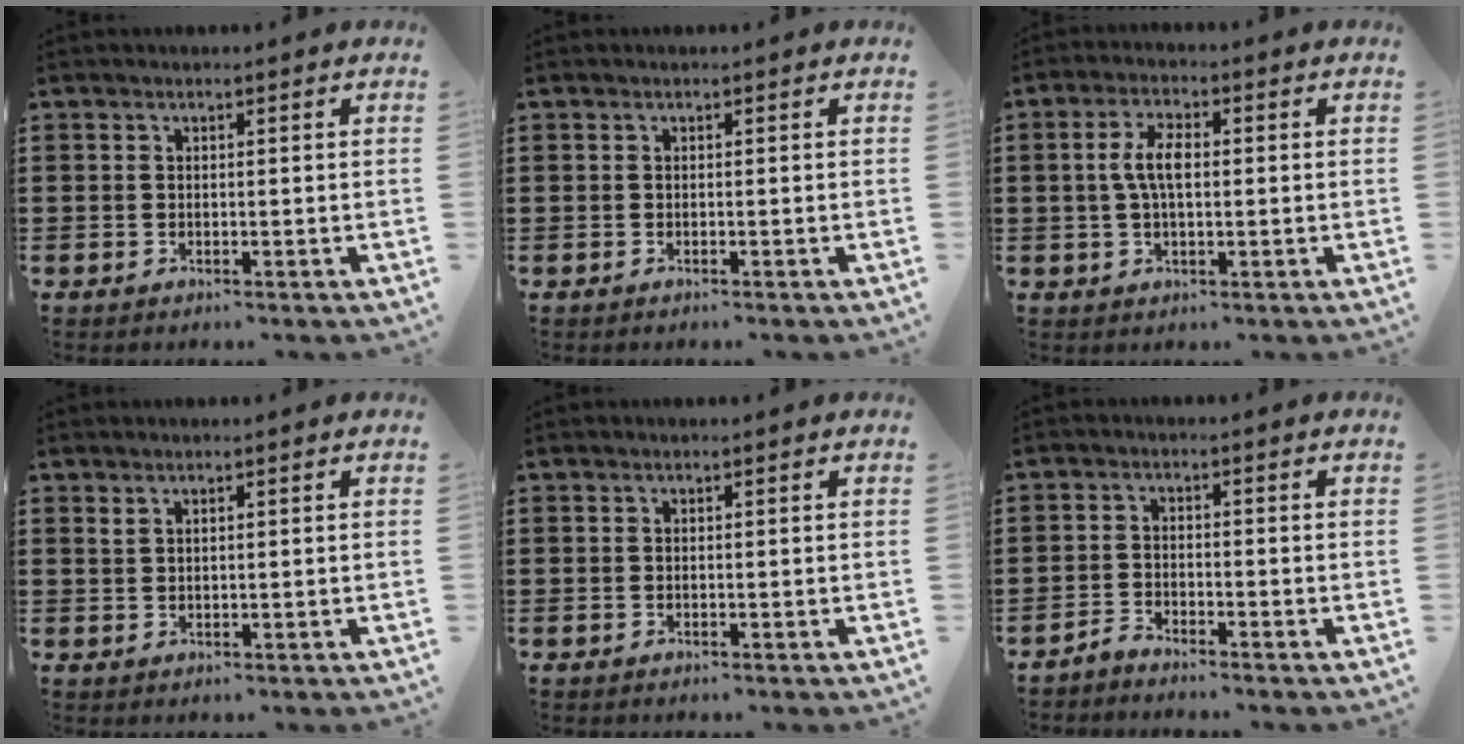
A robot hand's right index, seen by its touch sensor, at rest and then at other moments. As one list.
[{"total": 0.0}, {"total": 5.2, "force": [0.3, 2.1, 4.7], "torque": [-0.106, 0.004, -0.003]}, {"total": 0.9, "force": [0.6, 0.4, 0.6], "torque": [-0.014, 0.002, 0.011]}, {"total": 0.0}, {"total": 2.2, "force": [-2.1, -0.1, -0.1], "torque": [-0.005, 0.004, -0.045]}]